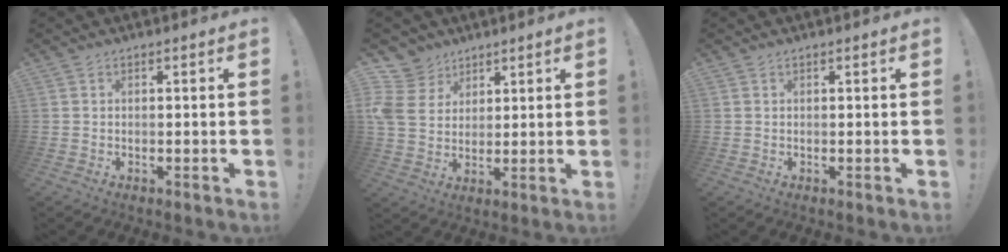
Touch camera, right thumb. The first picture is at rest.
{"total": 10.1, "force": [4.4, 8.4, 3.3], "torque": [-0.070, -0.026, 0.091]}
{"total": 0.0}